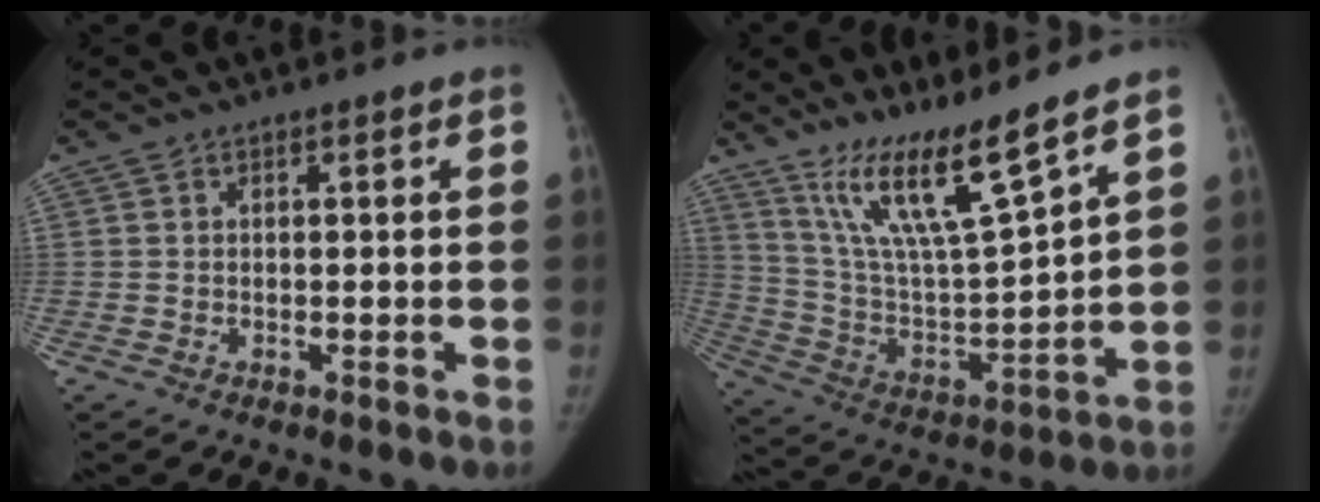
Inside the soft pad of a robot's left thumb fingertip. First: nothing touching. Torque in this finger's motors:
{"motor_torque": [0.49, 0.17, 1.46, -1.31, 0.09]}